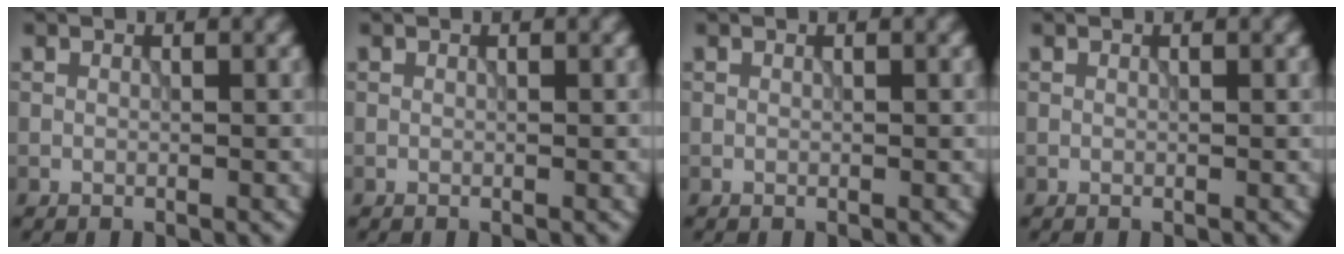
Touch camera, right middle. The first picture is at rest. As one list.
[{"total": 0.0}, {"total": 0.0}, {"total": 0.0}]